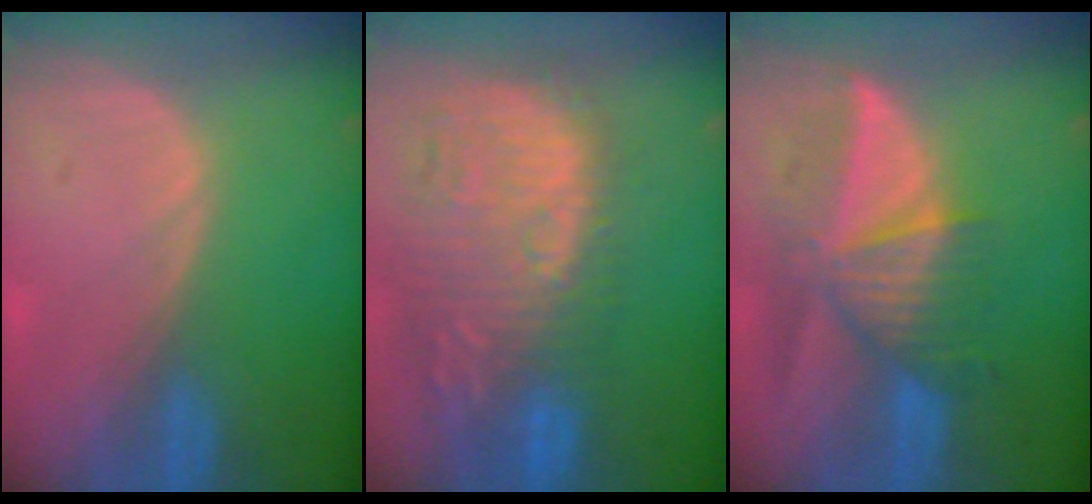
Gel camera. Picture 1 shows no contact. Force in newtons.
{"total": 13.5, "press": 12.1, "slide": 5.9}
{"total": 8.7, "press": 8.0, "slide": 3.5}